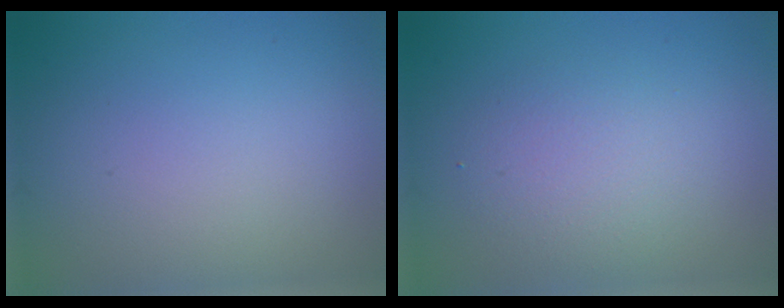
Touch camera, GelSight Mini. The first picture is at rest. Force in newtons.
{"total": 2.6, "press": 2.6, "slide": 0.3}